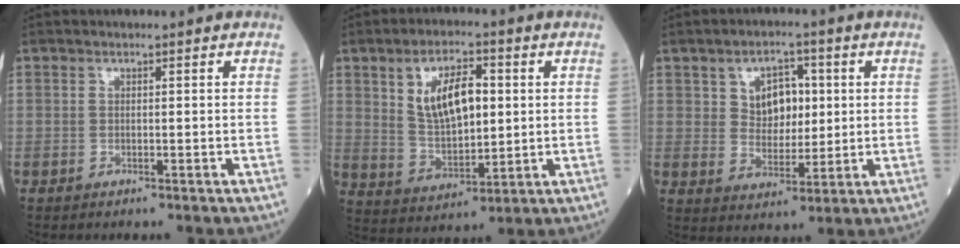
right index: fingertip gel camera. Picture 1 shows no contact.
{"total": 10.0, "force": [2.6, 4.4, 8.6], "torque": [-0.162, 0.008, 0.055]}
{"total": 6.9, "force": [2.0, 4.4, 4.8], "torque": [-0.074, 0.012, 0.040]}